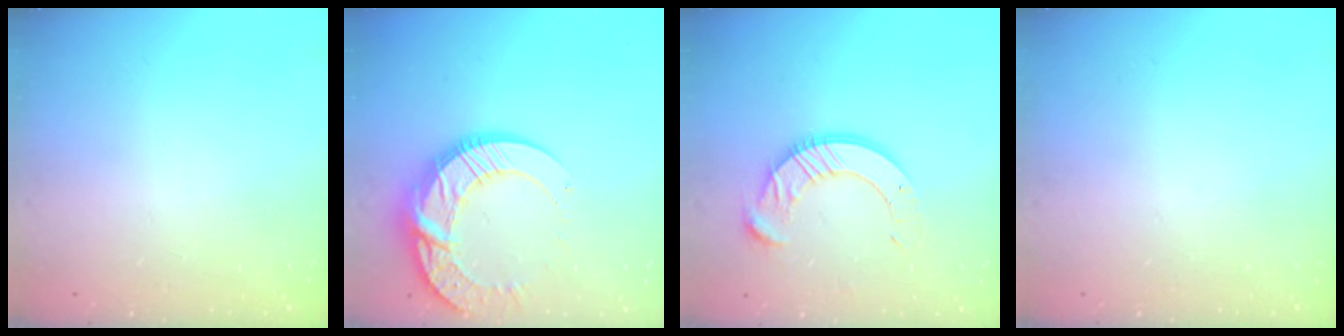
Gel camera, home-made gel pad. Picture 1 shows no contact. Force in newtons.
{"total": 17.2, "press": 17.1, "slide": 1.6}
{"total": 12.2, "press": 12.1, "slide": 1.2}
{"total": 0.0}